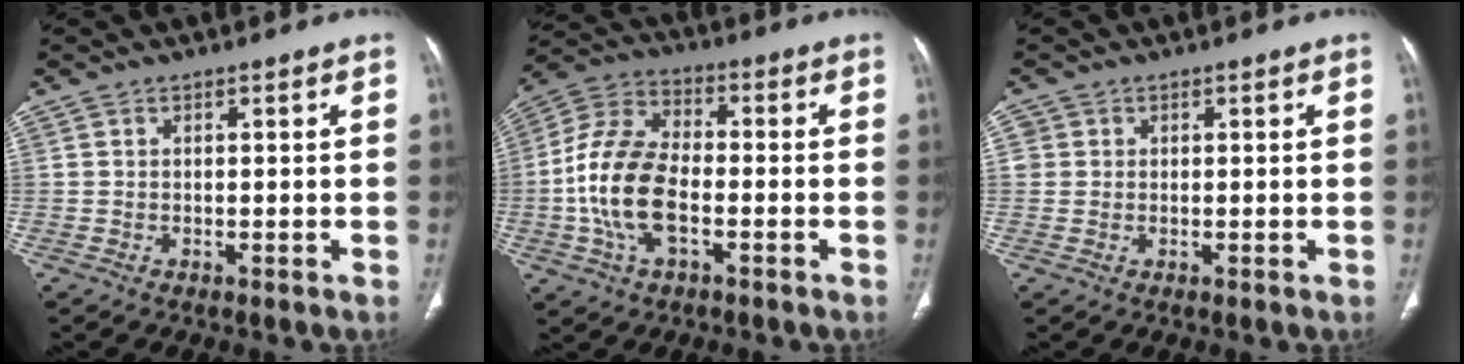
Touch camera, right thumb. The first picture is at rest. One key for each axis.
{"total": 13.9, "fx": -3.0, "fy": 7.8, "fz": 11.1, "tx": -0.223, "ty": 0.028, "tz": -0.060}
{"total": 1.5, "fx": 0.3, "fy": 1.4, "fz": 0.1, "tx": 0.009, "ty": 0.003, "tz": 0.003}